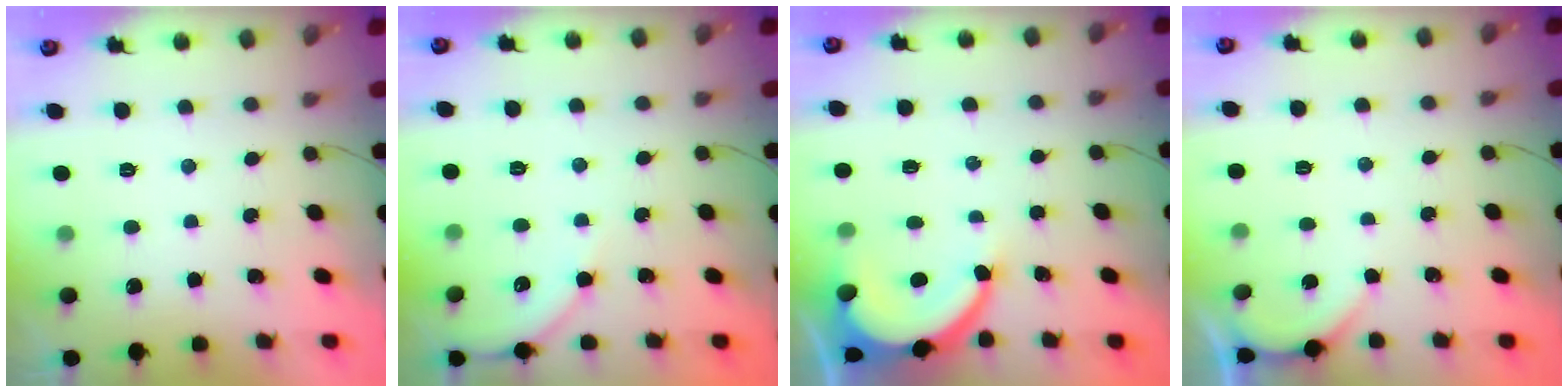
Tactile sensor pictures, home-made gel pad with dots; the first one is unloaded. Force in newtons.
{"total": 5.9, "press": 5.8, "slide": 0.8}
{"total": 7.8, "press": 7.8, "slide": 0.6}
{"total": 1.6, "press": 1.6, "slide": 0.3}